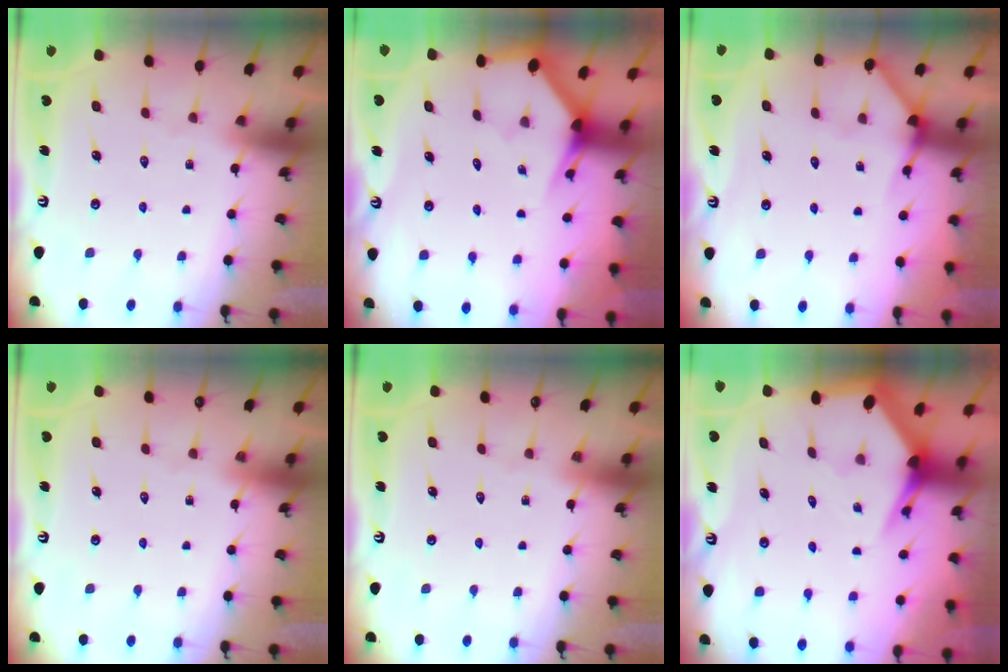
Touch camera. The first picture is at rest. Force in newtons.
{"total": 3.0, "press": 3.0, "slide": 0.1}
{"total": 4.8, "press": 4.8, "slide": 0.4}
{"total": 0.0}
{"total": 0.0}
{"total": 4.6, "press": 4.6, "slide": 0.7}